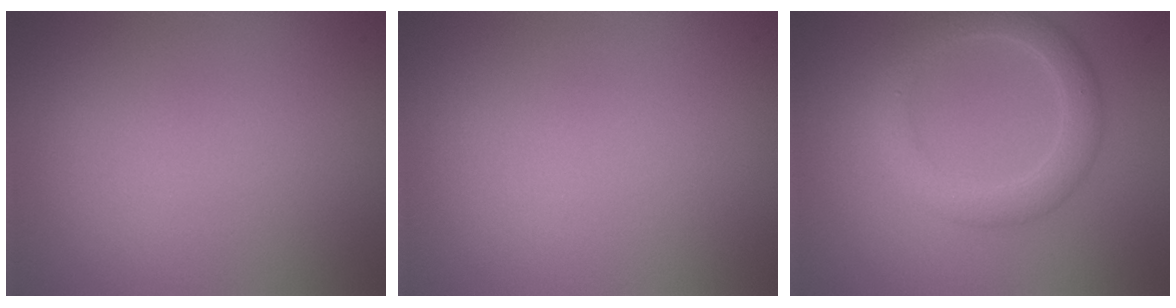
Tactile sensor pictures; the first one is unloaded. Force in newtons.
{"total": 0.0}
{"total": 3.5, "press": 3.5, "slide": 0.0}